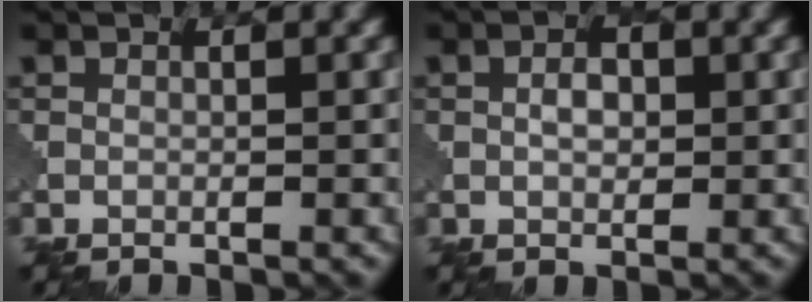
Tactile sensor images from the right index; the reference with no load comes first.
{"total": 1.7, "force": [0.3, 1.1, 1.2], "torque": [-0.021, 0.002, 0.006]}